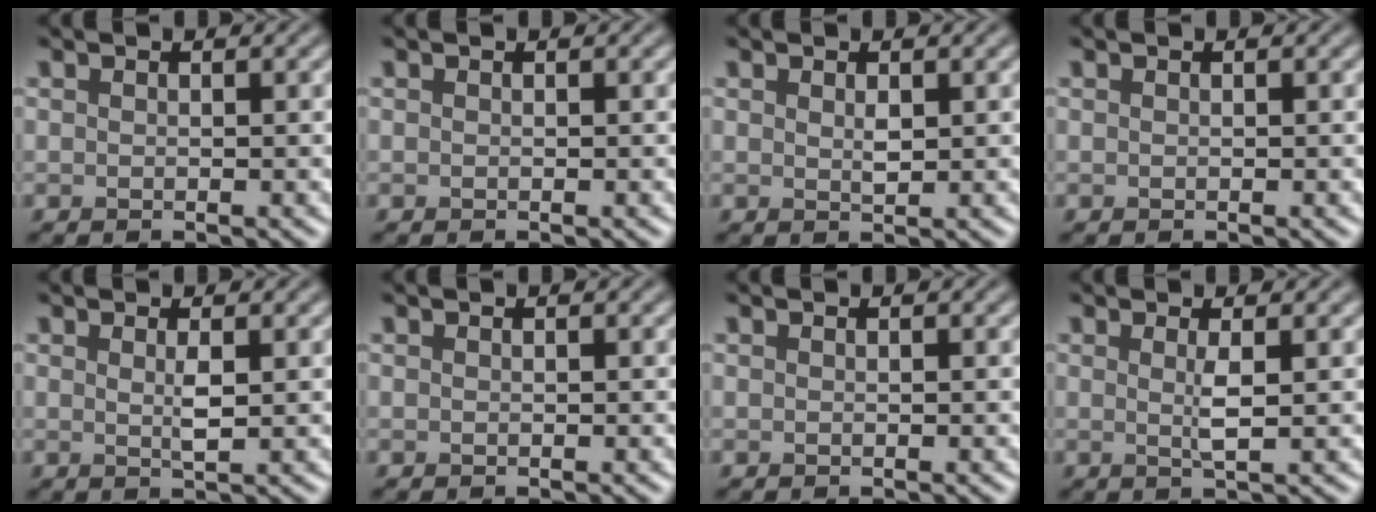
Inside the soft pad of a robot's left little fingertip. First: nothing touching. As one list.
[{"total": 0.0}, {"total": 0.6, "force": [0.2, 0.1, 0.5], "torque": [-0.018, -0.001, 0.011]}, {"total": 0.0}, {"total": 1.1, "force": [0.2, 0.2, 1.0], "torque": [-0.024, -0.004, 0.007]}, {"total": 0.0}, {"total": 0.0}, {"total": 1.4, "force": [0.1, 0.2, 1.4], "torque": [-0.028, -0.004, 0.002]}]